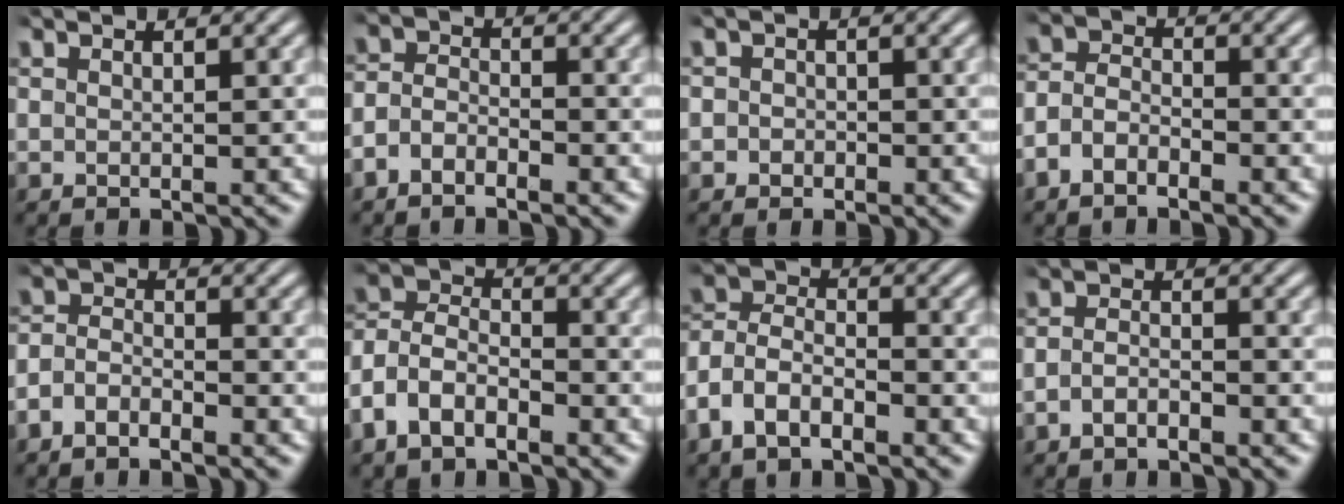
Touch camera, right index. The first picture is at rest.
{"total": 3.1, "force": [-2.3, 1.9, 0.9], "torque": [-0.018, -0.010, -0.042]}
{"total": 1.3, "force": [-0.9, 0.9, -0.1], "torque": [0.005, -0.009, -0.014]}
{"total": 3.8, "force": [-2.3, 2.7, 1.3], "torque": [-0.027, -0.011, -0.044]}
{"total": 3.4, "force": [-2.5, 2.1, 0.9], "torque": [-0.020, -0.011, -0.046]}
{"total": 7.4, "force": [-1.8, 6.5, 3.2], "torque": [-0.086, -0.017, -0.041]}
{"total": 6.9, "force": [-2.3, 5.7, 2.9], "torque": [-0.075, -0.019, -0.048]}
{"total": 2.1, "force": [-1.8, 0.7, 0.9], "torque": [-0.017, -0.008, -0.032]}